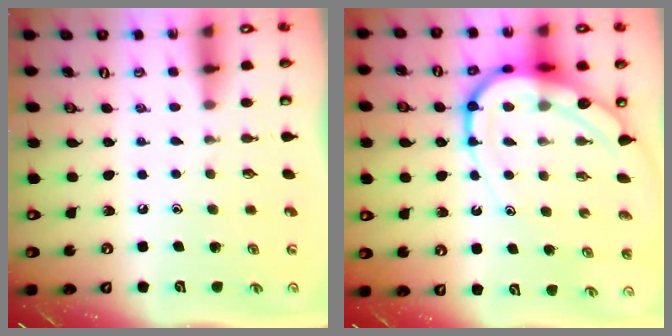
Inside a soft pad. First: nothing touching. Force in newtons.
{"total": 15.7, "press": 15.6, "slide": 1.5}